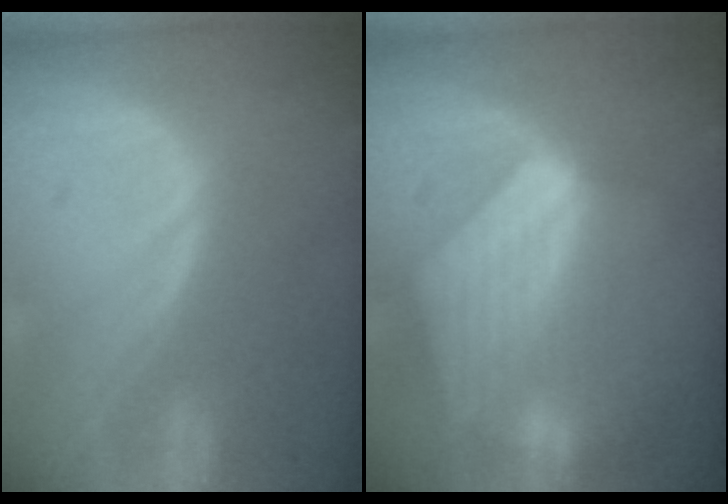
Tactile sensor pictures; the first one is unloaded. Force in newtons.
{"total": 8.6, "press": 7.7, "slide": 3.8}